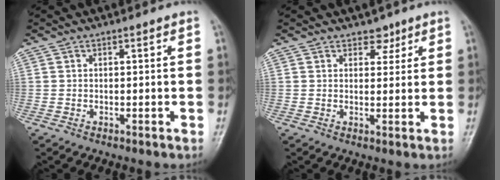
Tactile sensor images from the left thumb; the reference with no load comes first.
{"total": 2.6, "force": [1.9, 1.6, 0.8], "torque": [0.010, -0.010, 0.024]}